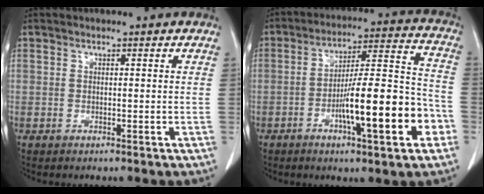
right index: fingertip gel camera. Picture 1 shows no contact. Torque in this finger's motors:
{"motor_torque": [1.60, -0.54, 0.86, 0.21]}